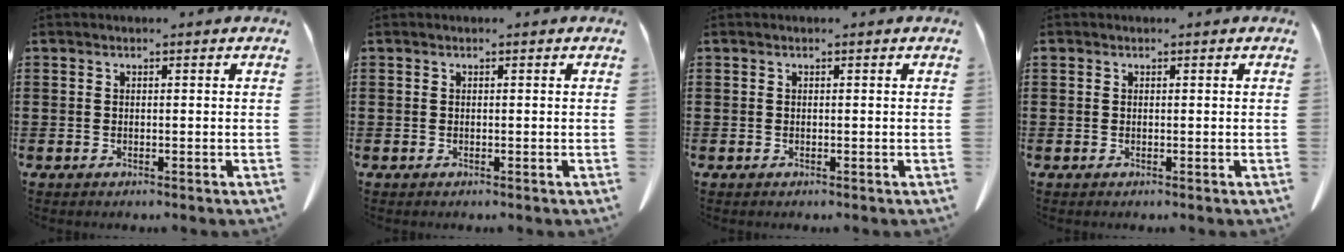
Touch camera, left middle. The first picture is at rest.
{"total": 0.0}
{"total": 0.0}
{"total": 0.0}